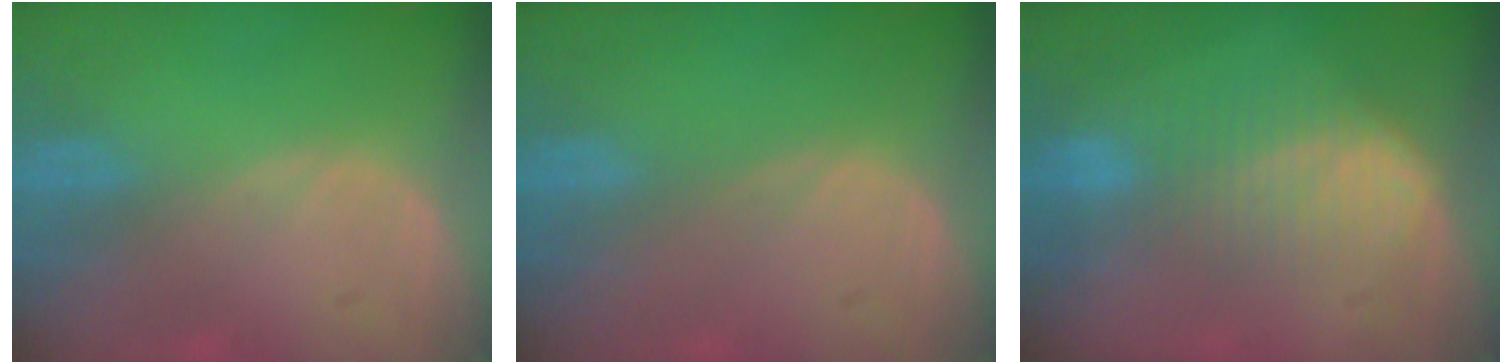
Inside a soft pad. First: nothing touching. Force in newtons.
{"total": 0.0}
{"total": 6.8, "press": 6.5, "slide": 2.3}